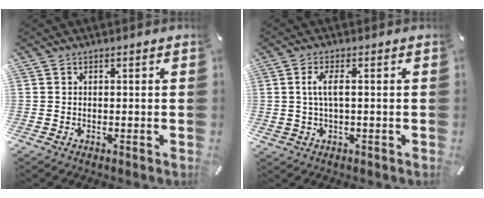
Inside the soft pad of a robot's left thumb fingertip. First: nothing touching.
{"total": 5.0, "force": [0.6, 1.7, 4.7], "torque": [-0.097, 0.002, 0.008]}